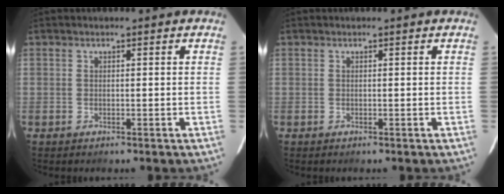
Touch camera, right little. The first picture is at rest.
{"total": 0.0}